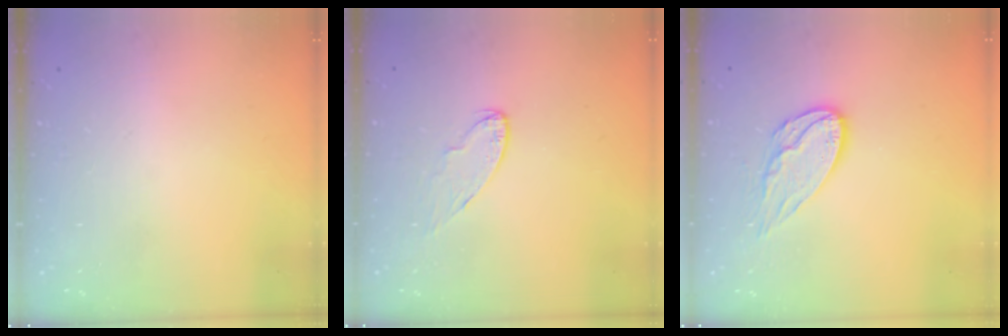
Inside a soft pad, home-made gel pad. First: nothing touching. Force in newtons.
{"total": 6.0, "press": 6.0, "slide": 0.5}
{"total": 10.3, "press": 10.3, "slide": 0.4}